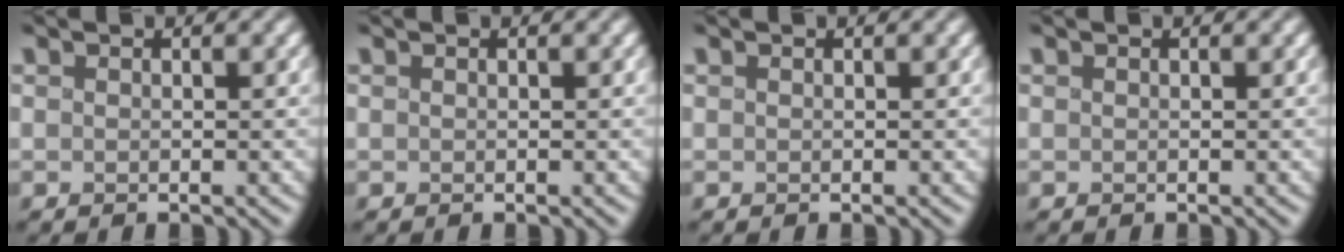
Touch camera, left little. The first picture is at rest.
{"total": 0.0}
{"total": 0.0}
{"total": 0.0}